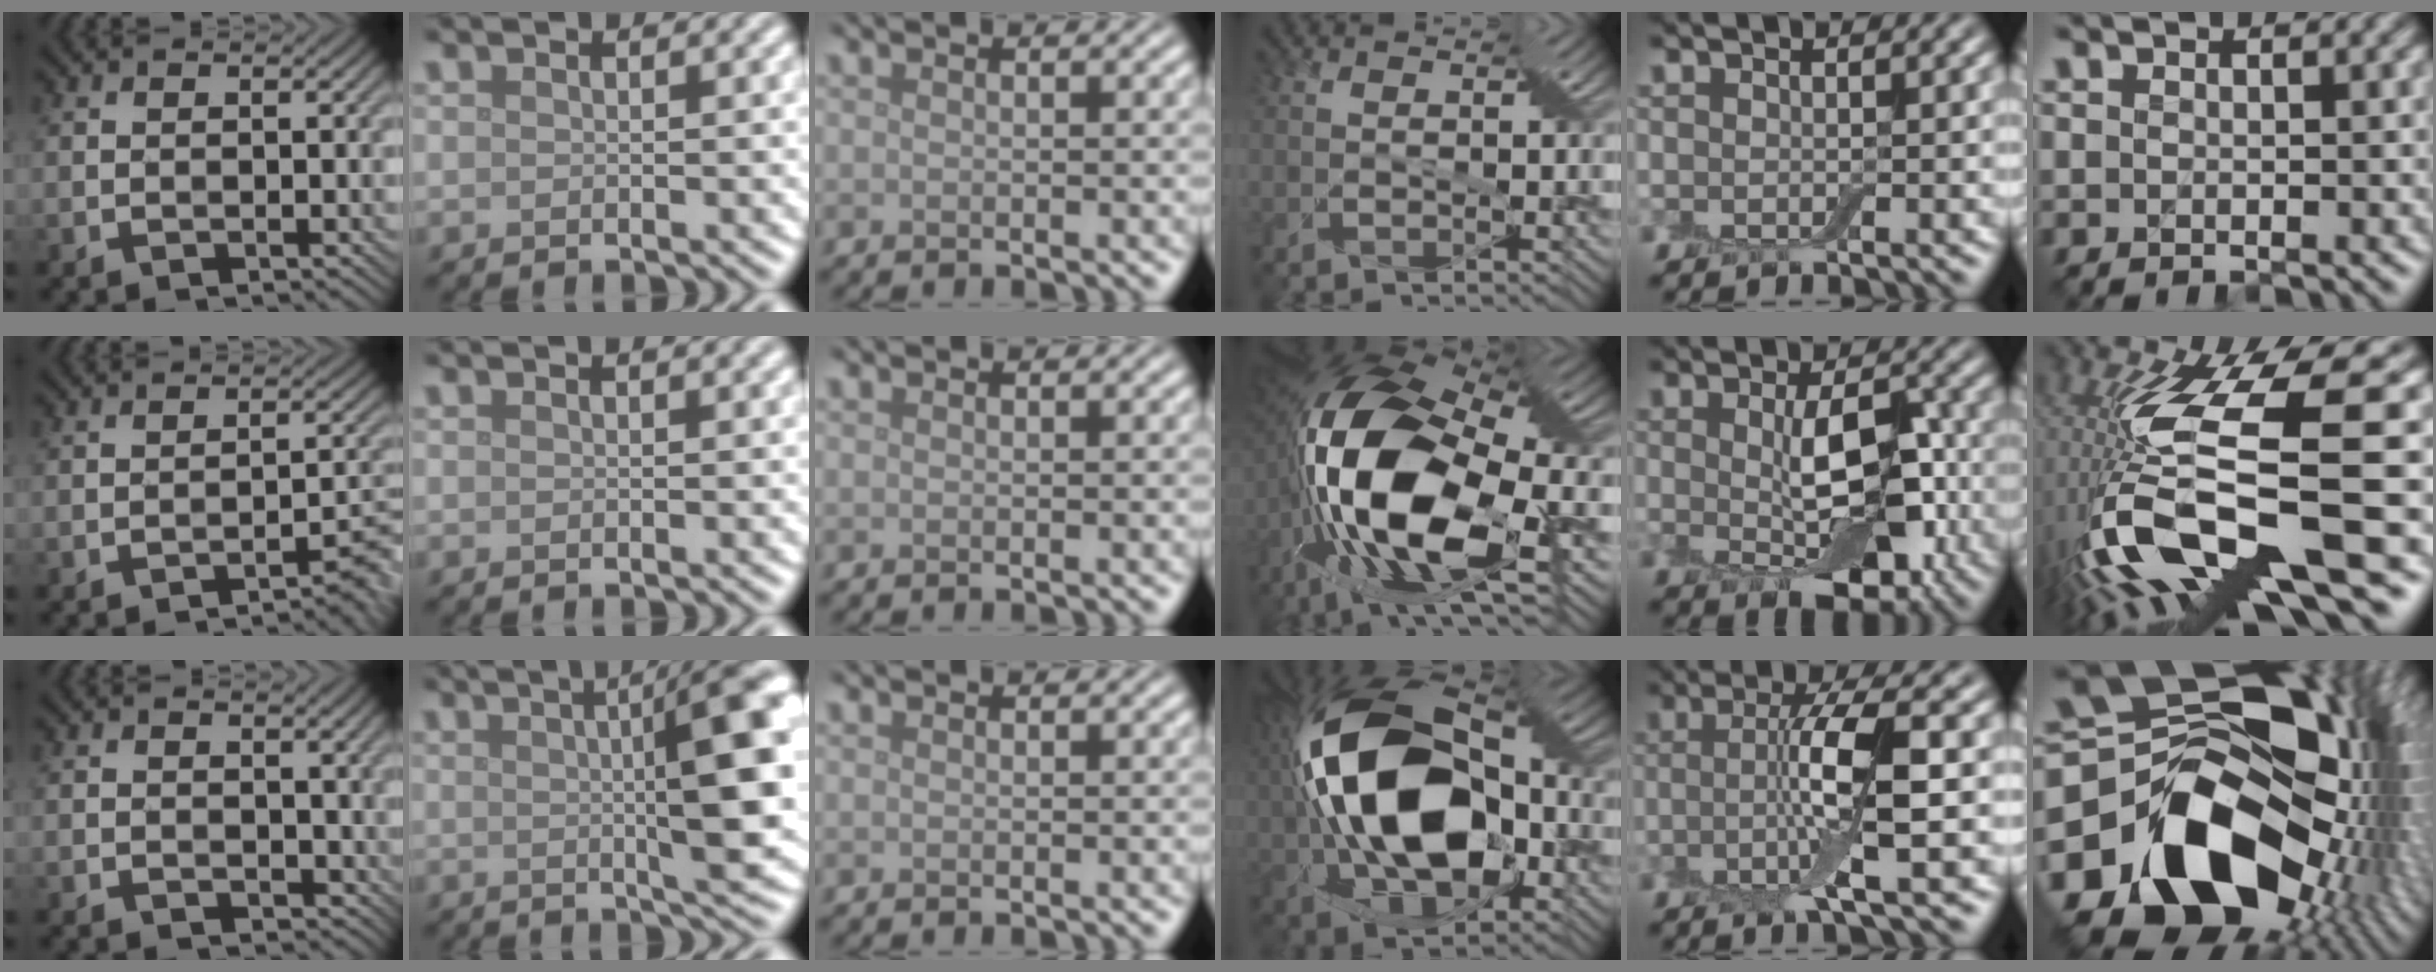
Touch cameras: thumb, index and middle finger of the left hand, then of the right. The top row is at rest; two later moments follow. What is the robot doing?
{"motion": "cut", "object": "cling film"}